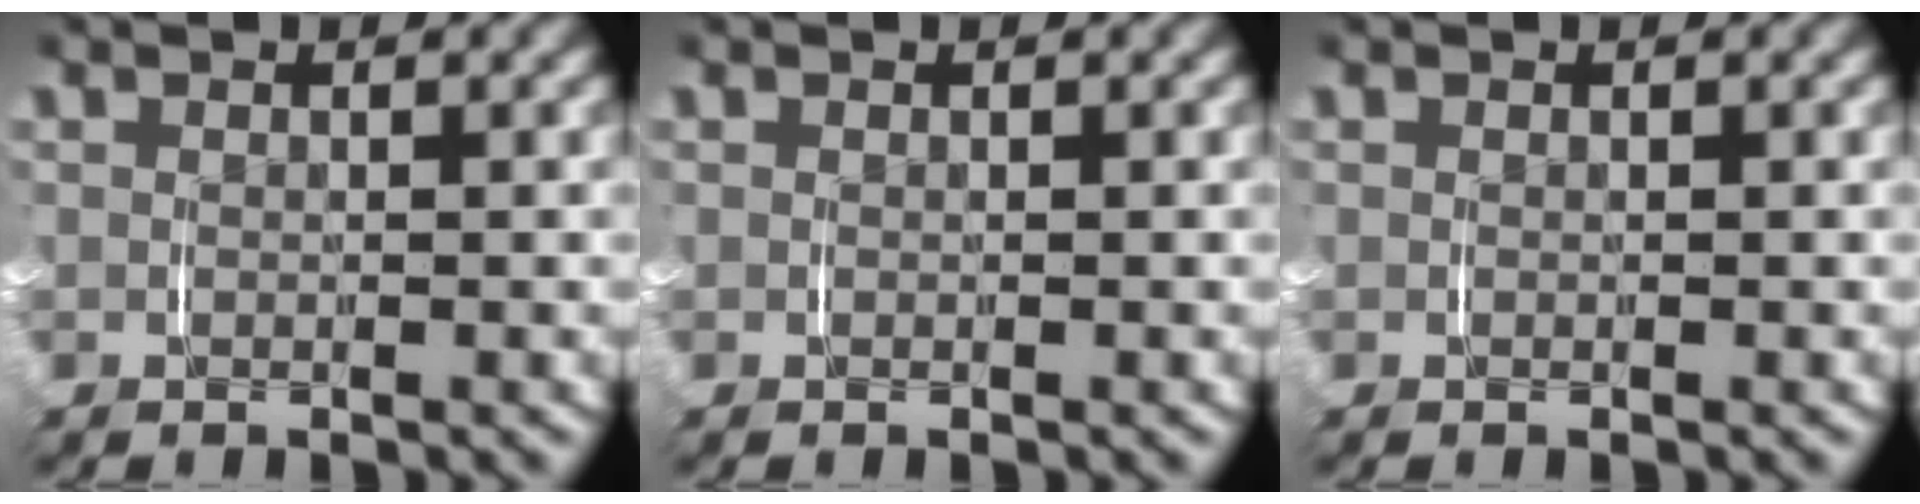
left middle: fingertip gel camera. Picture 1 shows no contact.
{"total": 0.0}
{"total": 0.0}